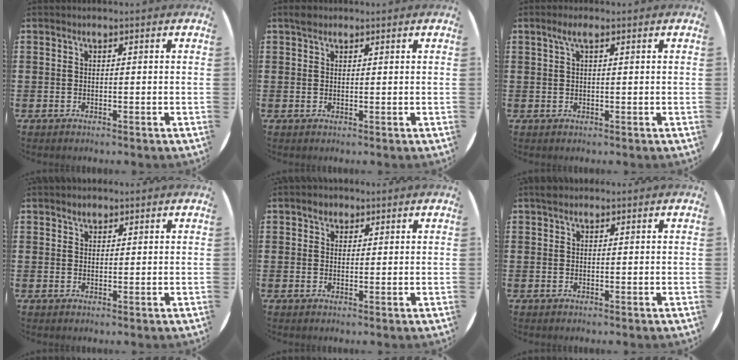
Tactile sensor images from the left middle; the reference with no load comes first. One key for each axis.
{"total": 1.1, "fx": 0.9, "fy": 0.5, "fz": 0.2, "tx": 0.002, "ty": 0.001, "tz": 0.015}
{"total": 1.9, "fx": 0.9, "fy": 0.4, "fz": 1.6, "tx": -0.032, "ty": 0.006, "tz": 0.015}
{"total": 1.4, "fx": 1.2, "fy": 0.6, "fz": 0.2, "tx": 0.003, "ty": 0.000, "tz": 0.021}
{"total": 1.7, "fx": 1.3, "fy": 1.0, "fz": 0.3, "tx": 0.001, "ty": 0.002, "tz": 0.023}
{"total": 0.8, "fx": 0.7, "fy": 0.4, "fz": 0.3, "tx": 0.002, "ty": 0.001, "tz": 0.010}